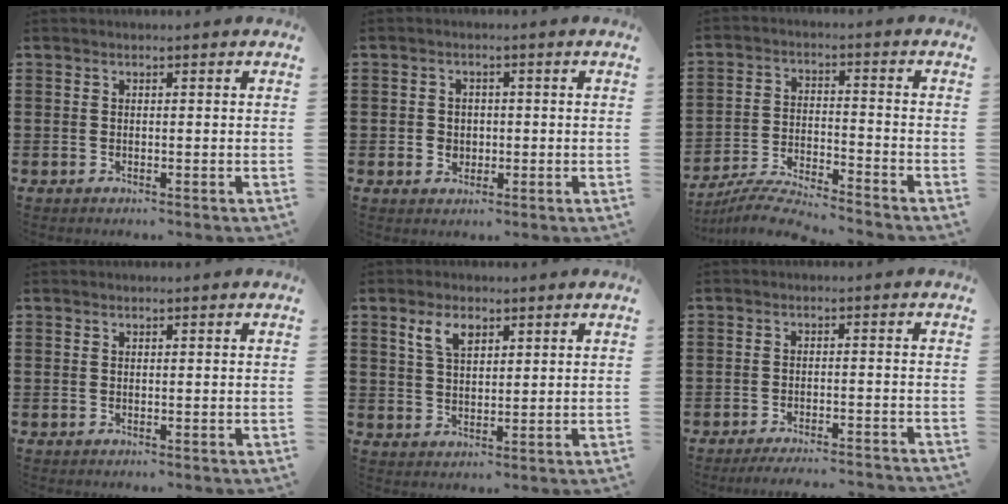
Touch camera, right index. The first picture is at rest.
{"total": 2.3, "force": [-0.2, 2.1, 0.8], "torque": [-0.025, 0.005, -0.008]}
{"total": 6.3, "force": [-6.1, 0.0, 1.6], "torque": [-0.038, -0.003, -0.118]}
{"total": 0.0}
{"total": 4.2, "force": [2.4, 2.1, 2.6], "torque": [-0.053, 0.006, 0.042]}
{"total": 3.1, "force": [-2.8, -0.3, 1.1], "torque": [-0.020, -0.005, -0.055]}